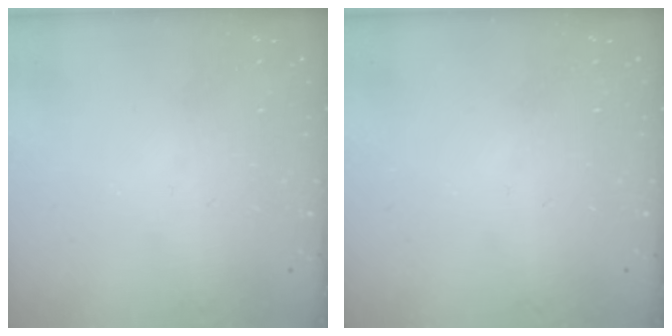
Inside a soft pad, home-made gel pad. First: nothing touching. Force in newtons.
{"total": 0.0}